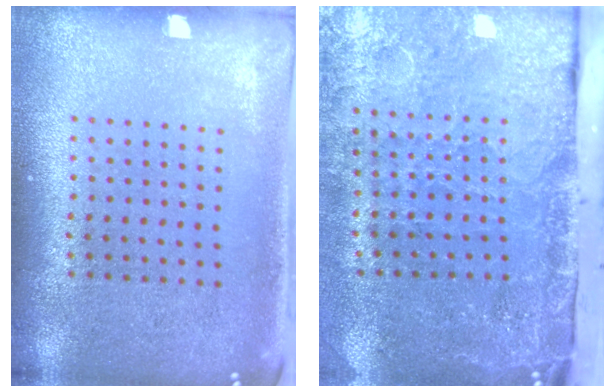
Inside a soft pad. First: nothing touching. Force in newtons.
{"total": 4.8, "press": 3.6, "slide": 3.2}